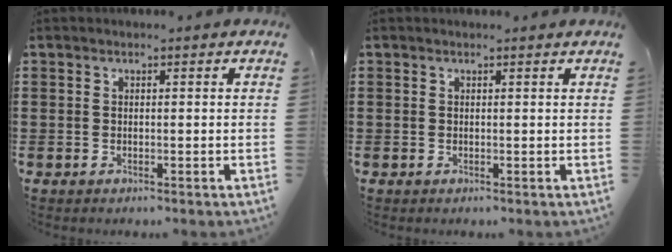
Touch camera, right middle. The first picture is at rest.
{"total": 0.0}